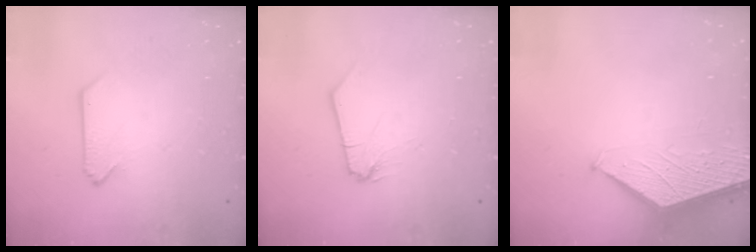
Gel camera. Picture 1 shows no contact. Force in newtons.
{"total": 0.0}
{"total": 1.6, "press": 1.6, "slide": 0.2}